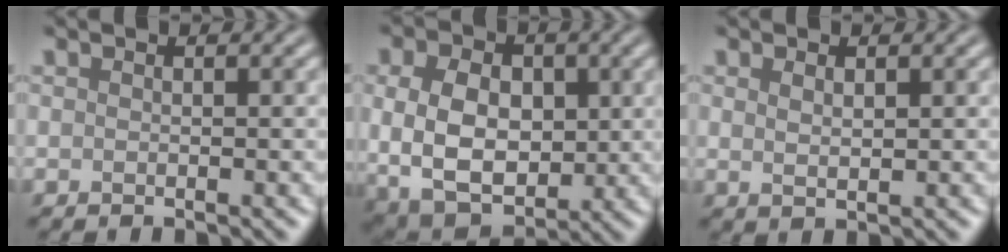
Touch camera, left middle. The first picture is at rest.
{"total": 8.4, "force": [0.3, 5.9, 5.9], "torque": [-0.121, -0.005, 0.005]}
{"total": 1.2, "force": [0.6, 0.5, 0.9], "torque": [-0.019, -0.003, 0.014]}